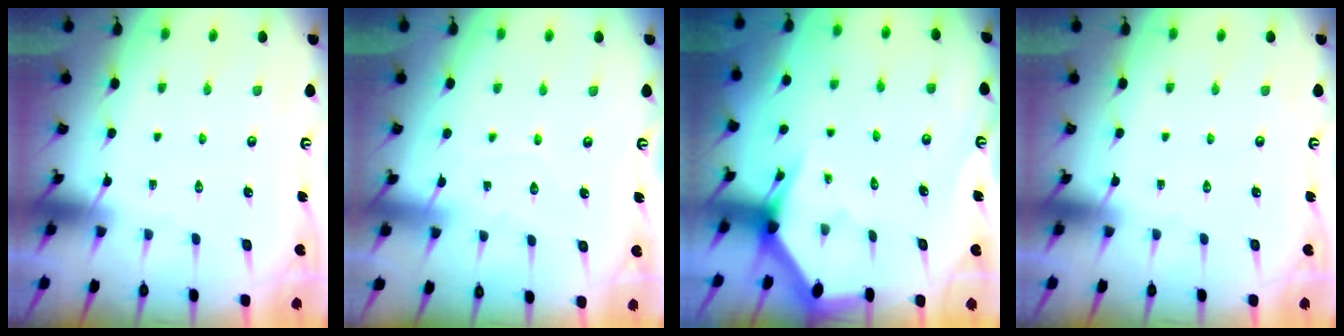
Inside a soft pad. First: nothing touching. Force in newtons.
{"total": 4.7, "press": 4.6, "slide": 0.5}
{"total": 3.3, "press": 3.3, "slide": 0.2}
{"total": 0.0}